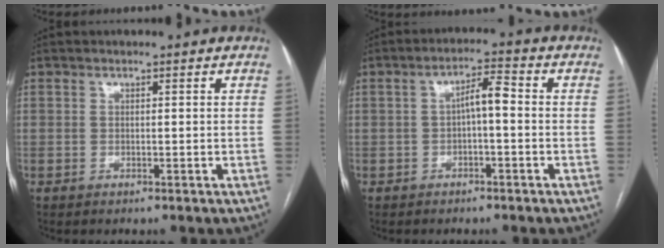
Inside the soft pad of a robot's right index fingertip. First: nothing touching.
{"total": 4.1, "force": [-0.3, 1.0, 4.0], "torque": [-0.066, 0.018, -0.004]}